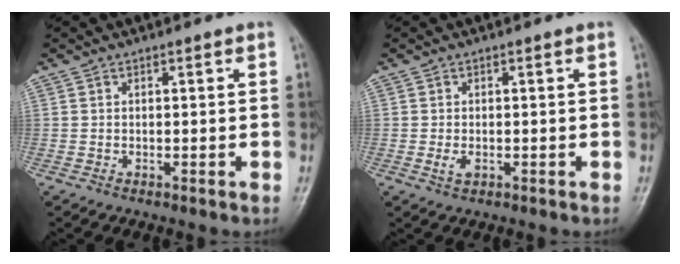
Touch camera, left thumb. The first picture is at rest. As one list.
[{"total": 1.7, "force": [-0.1, 0.9, 1.5], "torque": [-0.027, -0.002, 0.002]}]